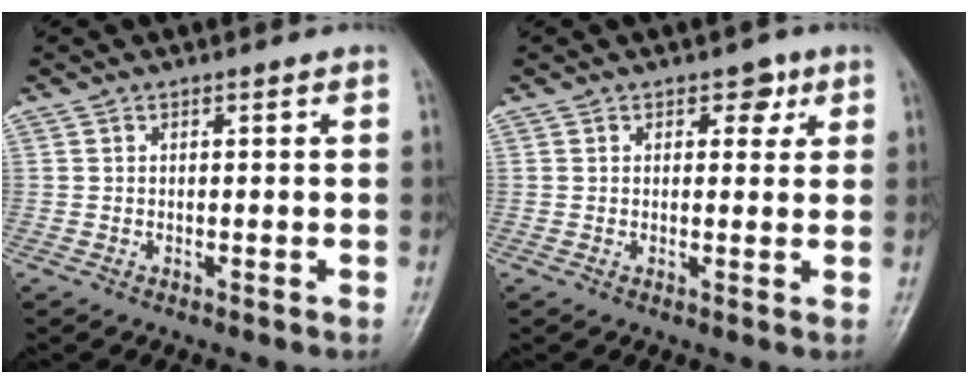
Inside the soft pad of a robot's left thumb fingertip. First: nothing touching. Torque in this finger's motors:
{"motor_torque": [-0.17, 0.11, 0.05, 0.21, 0.02]}